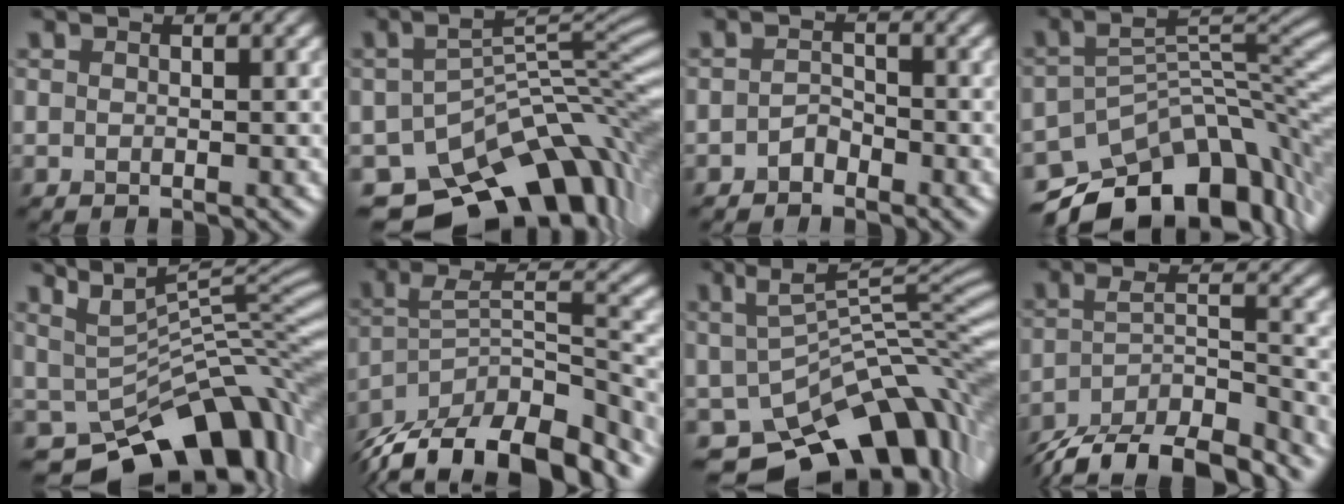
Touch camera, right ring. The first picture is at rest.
{"total": 12.8, "force": [-8.0, 6.2, 7.9], "torque": [-0.124, -0.007, -0.119]}
{"total": 1.3, "force": [-1.0, 0.7, 0.4], "torque": [-0.007, 0.007, -0.021]}
{"total": 12.6, "force": [-8.5, 6.2, 7.0], "torque": [-0.103, -0.005, -0.133]}
{"total": 10.3, "force": [-2.9, 5.1, 8.4], "torque": [-0.136, -0.002, -0.029]}
{"total": 13.8, "force": [-10.8, 4.4, 7.3], "torque": [-0.133, 0.012, -0.176]}
{"total": 11.3, "force": [-5.0, 5.5, 8.6], "torque": [-0.141, -0.006, -0.070]}
{"total": 11.2, "force": [-9.7, 3.1, 4.8], "torque": [-0.073, -0.015, -0.147]}